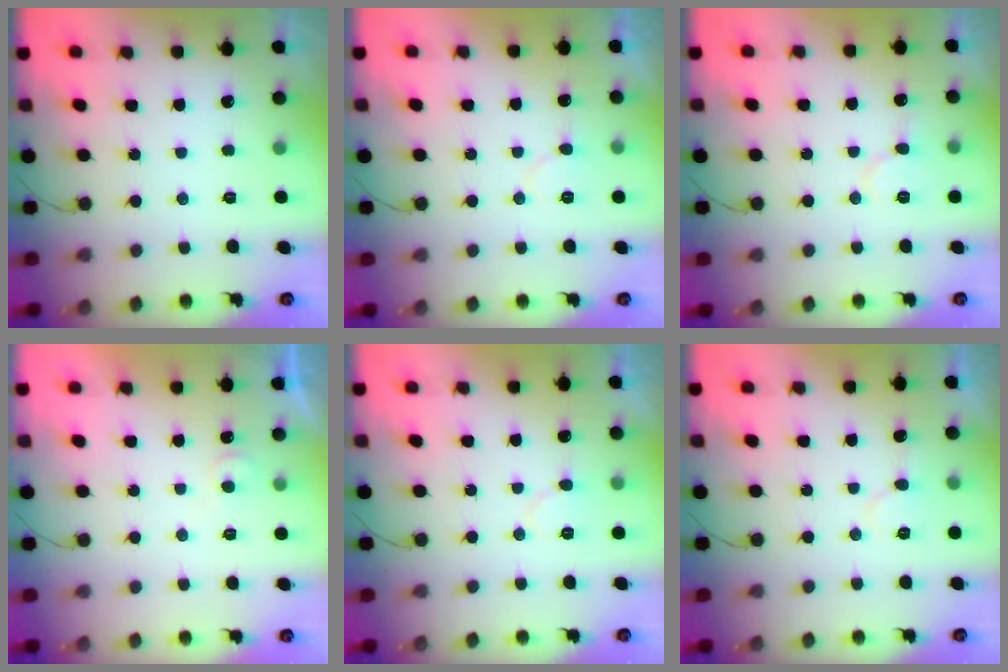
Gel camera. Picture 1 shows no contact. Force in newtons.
{"total": 5.5, "press": 5.5, "slide": 0.4}
{"total": 6.8, "press": 6.8, "slide": 0.7}
{"total": 4.2, "press": 4.1, "slide": 0.4}
{"total": 5.5, "press": 5.5, "slide": 0.7}
{"total": 4.7, "press": 4.7, "slide": 0.3}